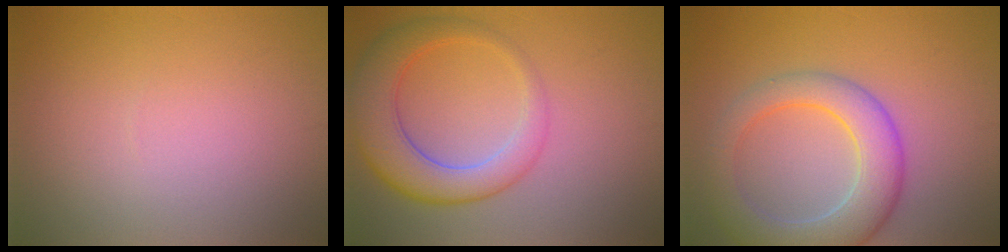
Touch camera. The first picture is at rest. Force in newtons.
{"total": 6.6, "press": 6.6, "slide": 0.3}
{"total": 6.3, "press": 6.3, "slide": 0.5}